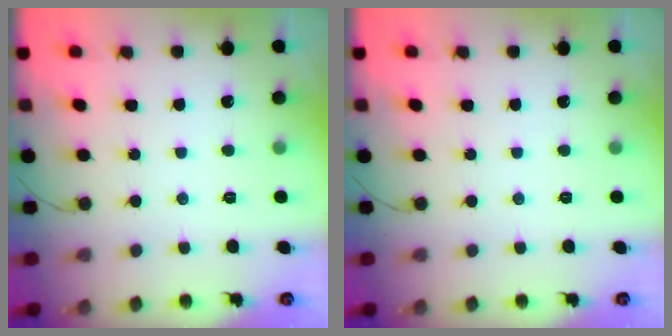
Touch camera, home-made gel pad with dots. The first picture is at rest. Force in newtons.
{"total": 0.0}